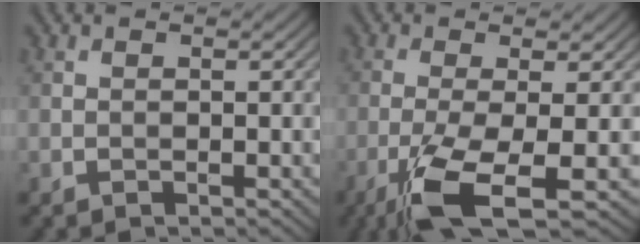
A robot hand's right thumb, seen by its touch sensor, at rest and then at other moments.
{"total": 8.5, "force": [-4.1, 1.9, 7.2], "torque": [-0.138, -0.009, -0.083]}